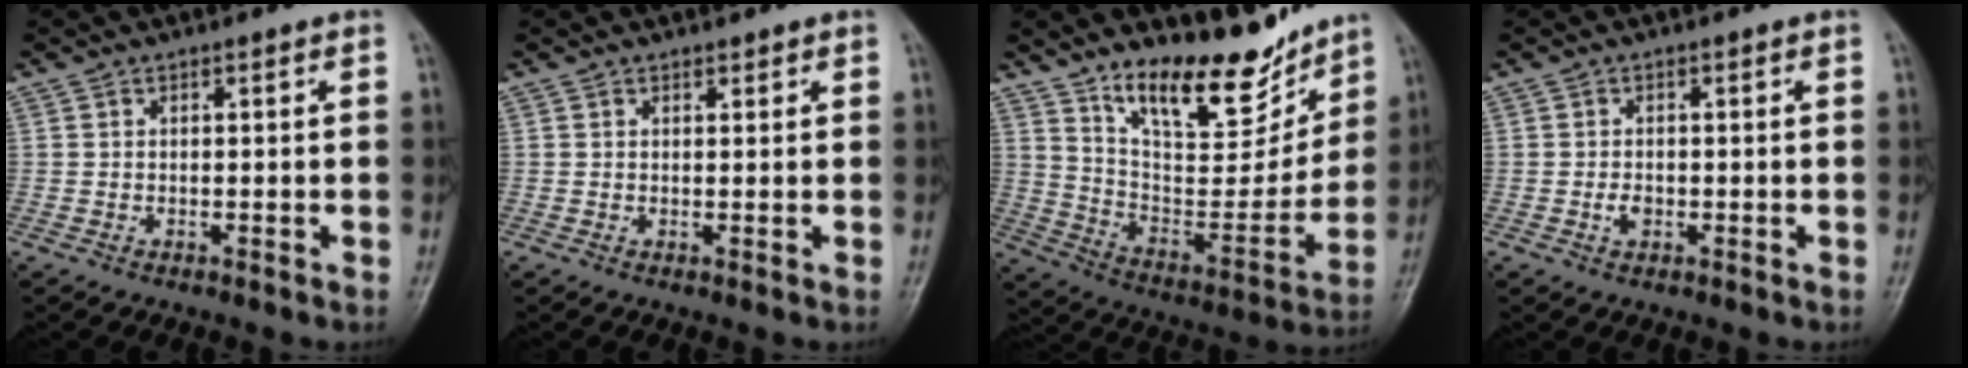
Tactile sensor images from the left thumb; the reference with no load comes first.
{"total": 1.0, "force": [0.8, 0.4, 0.2], "torque": [0.001, -0.007, 0.011]}
{"total": 18.4, "force": [14.0, 6.6, 10.0], "torque": [-0.105, -0.095, 0.242]}
{"total": 1.7, "force": [-0.4, 1.2, 1.1], "torque": [-0.017, 0.001, -0.007]}